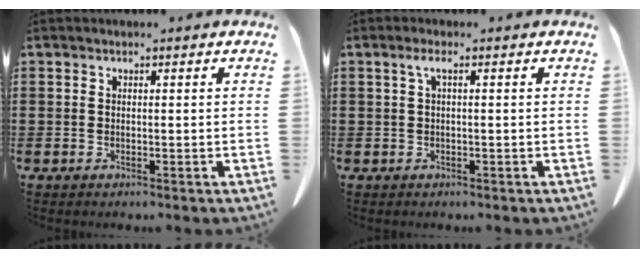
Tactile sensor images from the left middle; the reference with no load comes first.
{"total": 1.7, "force": [0.1, 0.2, 1.6], "torque": [-0.032, 0.003, 0.001]}